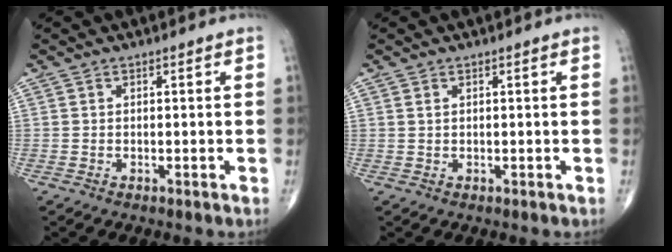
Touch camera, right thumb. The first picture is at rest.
{"total": 0.7, "force": [0.4, 0.4, 0.4], "torque": [-0.009, 0.003, 0.010]}